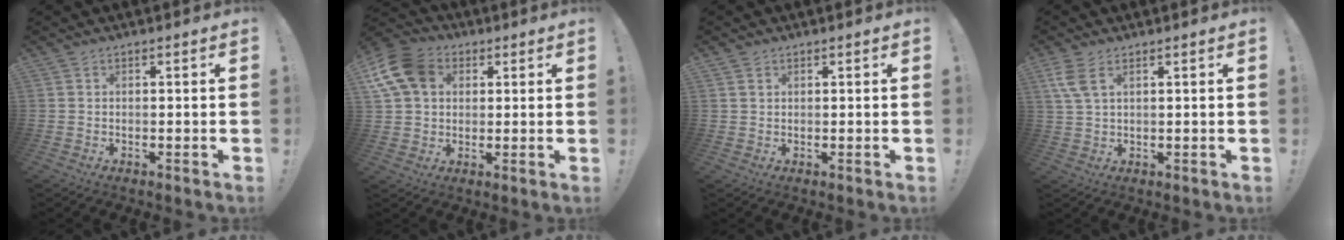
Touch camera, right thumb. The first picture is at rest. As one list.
[{"total": 13.7, "force": [4.0, 10.6, 7.7], "torque": [-0.141, -0.007, 0.081]}, {"total": 1.1, "force": [0.7, 0.8, 0.3], "torque": [-0.002, 0.000, 0.013]}, {"total": 5.3, "force": [2.4, 2.0, 4.2], "torque": [-0.088, -0.006, 0.044]}]